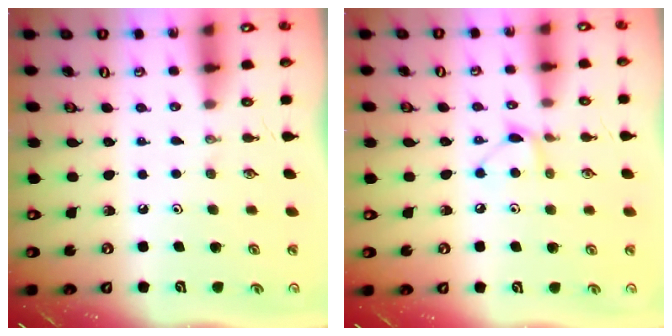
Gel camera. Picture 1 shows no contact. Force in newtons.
{"total": 7.4, "press": 7.4, "slide": 0.6}